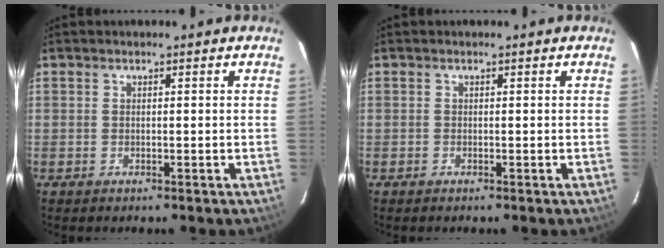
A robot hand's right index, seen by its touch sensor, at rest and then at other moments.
{"total": 0.0}